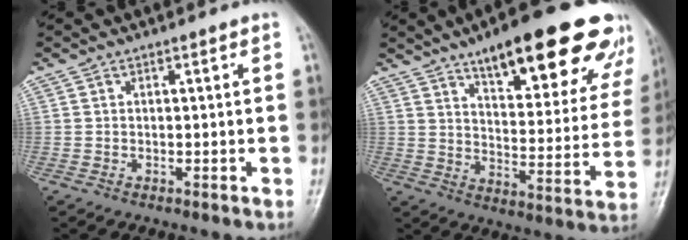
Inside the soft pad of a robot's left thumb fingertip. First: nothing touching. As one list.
[{"total": 25.2, "force": [16.0, 7.9, 17.8], "torque": [-0.195, -0.049, 0.223]}]